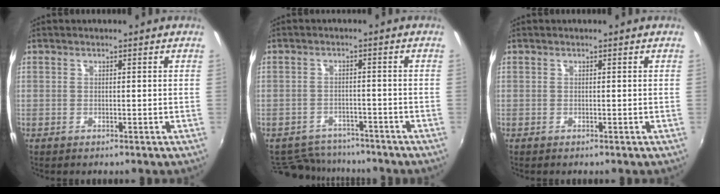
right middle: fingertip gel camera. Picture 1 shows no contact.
{"total": 10.3, "force": [-9.2, 4.2, 2.4], "torque": [-0.069, 0.009, -0.133]}
{"total": 0.0}